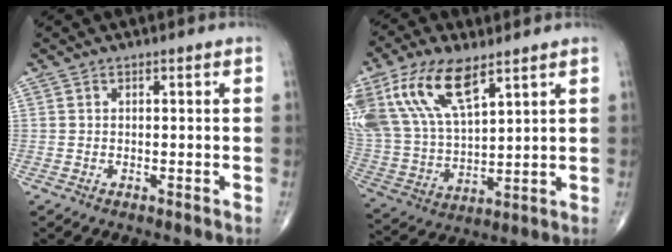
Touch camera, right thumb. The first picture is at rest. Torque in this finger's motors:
{"motor_torque": [1.03, 1.85, 1.71, 1.06, 0.57]}